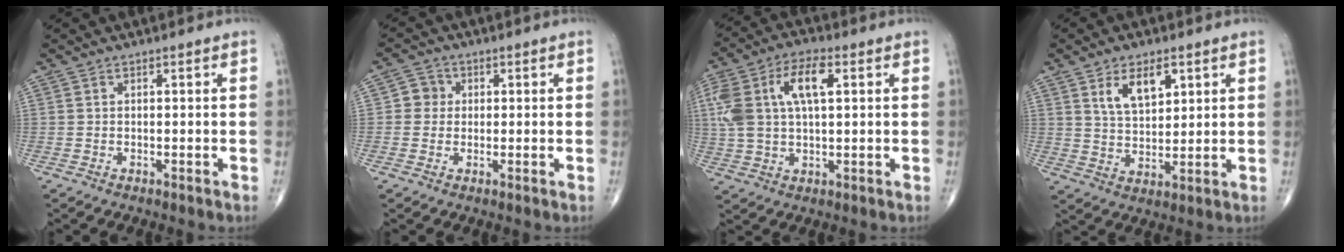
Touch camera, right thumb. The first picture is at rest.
{"total": 3.4, "force": [0.3, 3.3, 0.9], "torque": [0.009, 0.007, -0.002]}
{"total": 13.7, "force": [3.5, 6.6, 11.4], "torque": [-0.242, 0.021, 0.067]}
{"total": 8.0, "force": [3.8, 4.1, 5.7], "torque": [-0.082, -0.022, 0.072]}